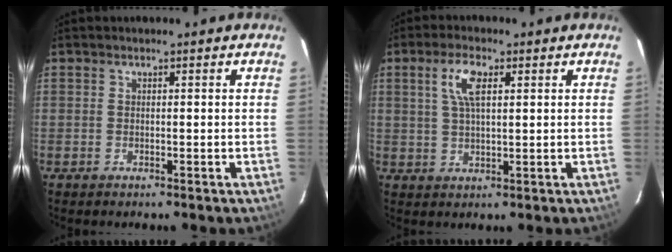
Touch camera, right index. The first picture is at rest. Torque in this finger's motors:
{"motor_torque": [0.27, -0.04, 0.31, 0.10]}